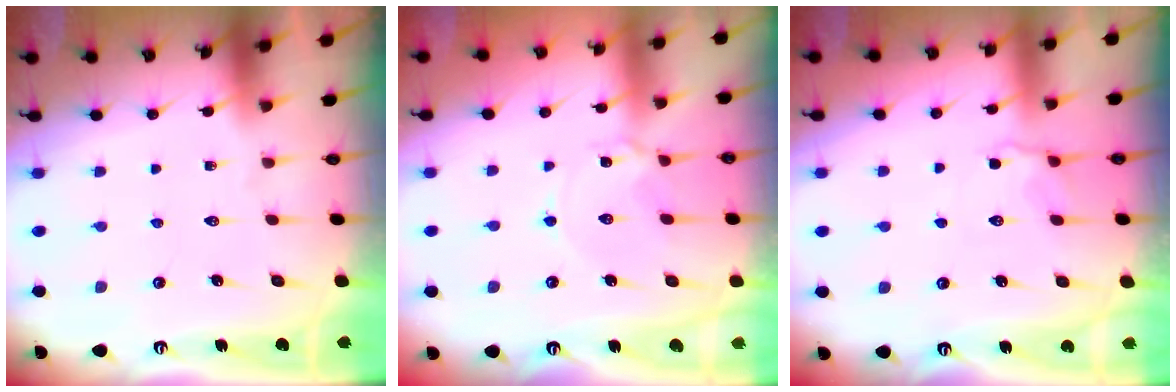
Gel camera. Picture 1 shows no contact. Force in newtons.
{"total": 3.0, "press": 2.9, "slide": 0.5}
{"total": 2.8, "press": 2.6, "slide": 1.2}